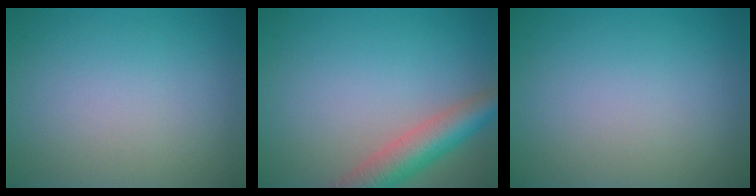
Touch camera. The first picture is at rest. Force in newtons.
{"total": 5.3, "press": 5.3, "slide": 0.4}
{"total": 0.0}